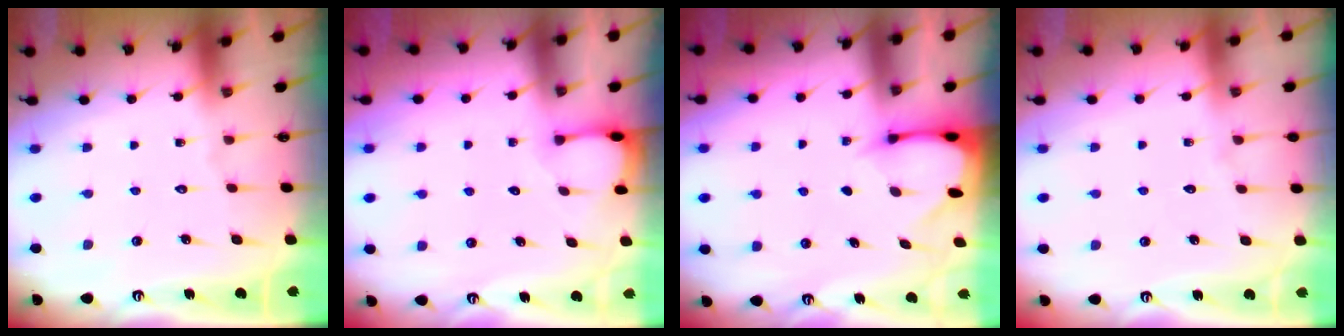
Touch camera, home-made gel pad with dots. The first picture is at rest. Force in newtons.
{"total": 2.0, "press": 2.0, "slide": 0.3}
{"total": 2.5, "press": 2.5, "slide": 0.3}
{"total": 4.5, "press": 4.5, "slide": 0.6}